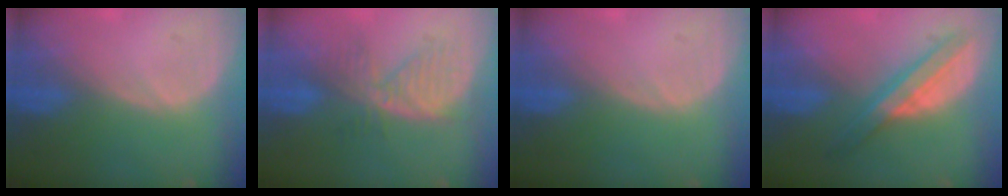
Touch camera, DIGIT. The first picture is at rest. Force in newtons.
{"total": 6.4, "press": 6.2, "slide": 1.7}
{"total": 0.0}
{"total": 5.9, "press": 5.9, "slide": 0.1}